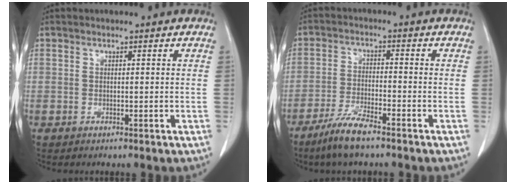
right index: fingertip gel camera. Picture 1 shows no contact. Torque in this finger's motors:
{"motor_torque": [0.64, -0.72, 0.42, 0.13]}